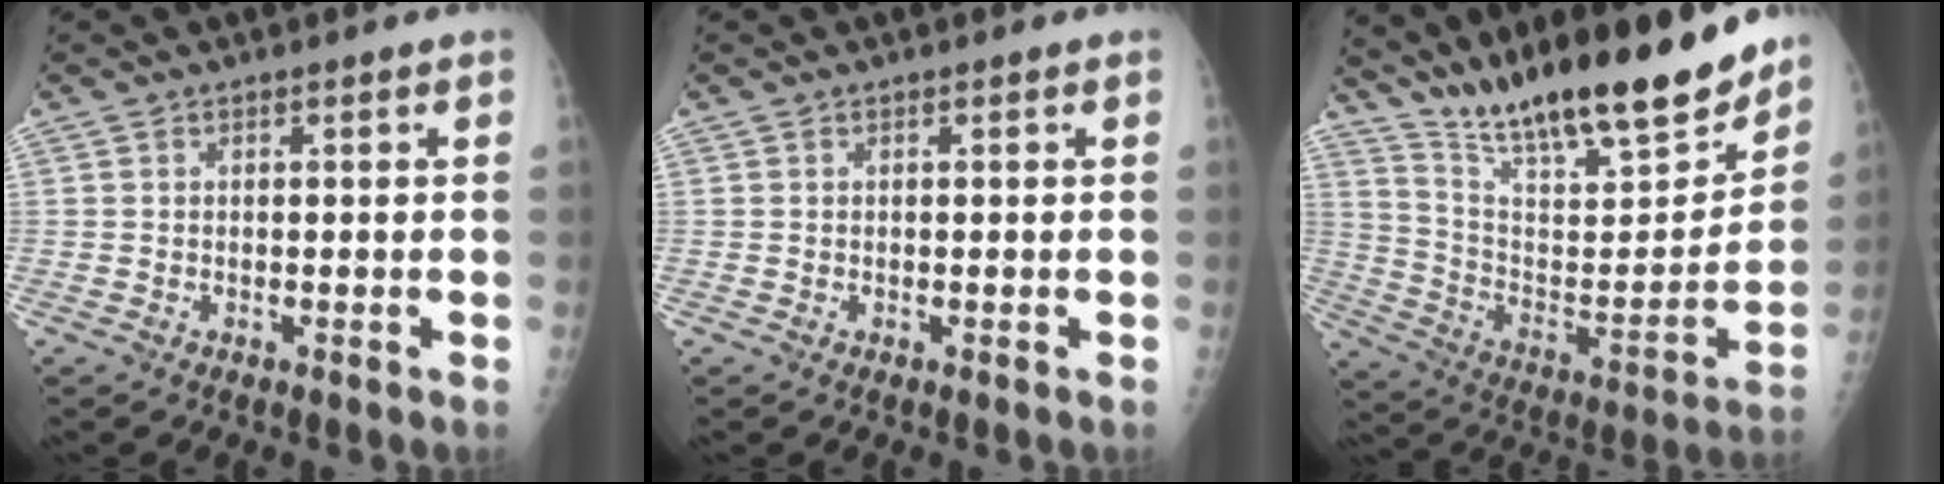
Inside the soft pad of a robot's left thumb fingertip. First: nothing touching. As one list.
[{"total": 0.0}, {"total": 24.5, "force": [19.8, 4.9, 13.6], "torque": [-0.193, -0.094, 0.330]}]